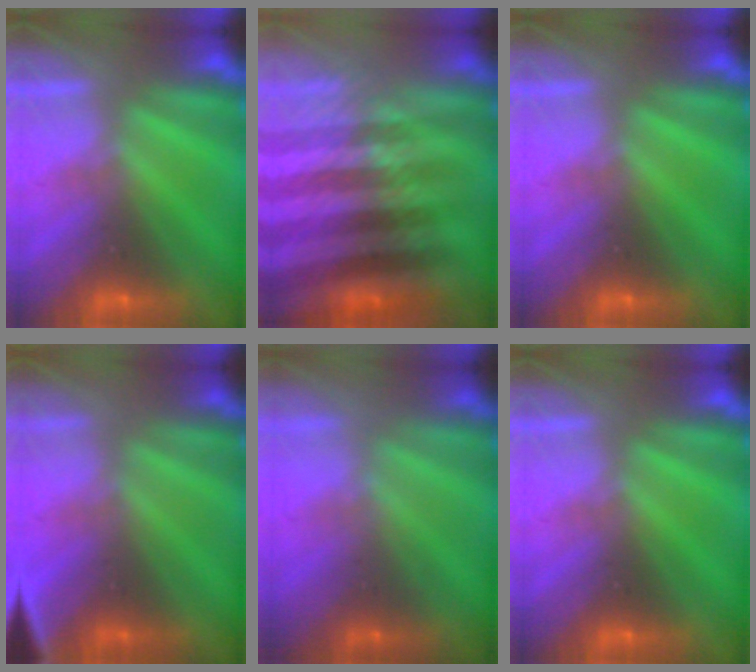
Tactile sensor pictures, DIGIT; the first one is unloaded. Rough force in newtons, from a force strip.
{"total": 4.9}
{"total": 0.0}
{"total": 2.7}
{"total": 1.6}
{"total": 0.0}